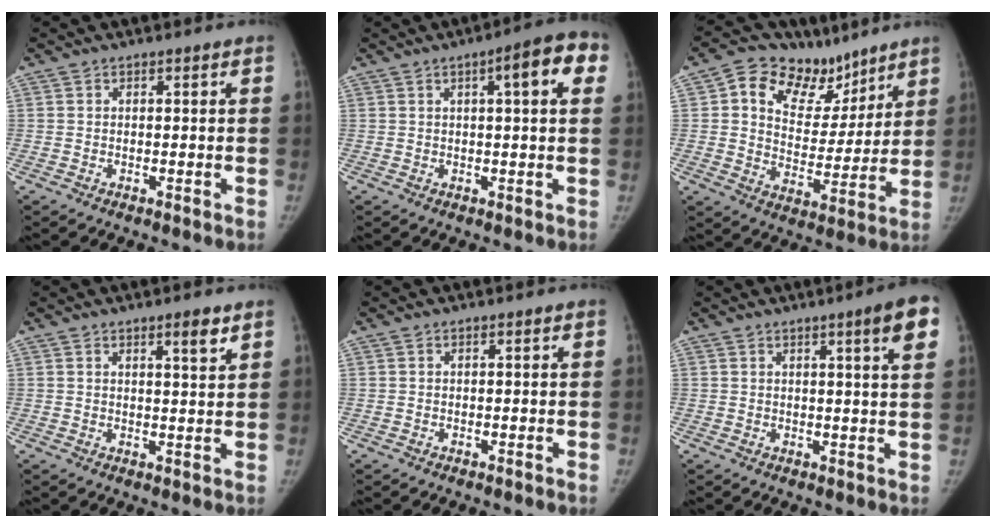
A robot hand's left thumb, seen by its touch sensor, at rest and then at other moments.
{"total": 8.6, "force": [2.8, 2.0, 7.9], "torque": [-0.084, 0.014, 0.026]}
{"total": 16.1, "force": [9.8, 10.6, 7.0], "torque": [-0.054, -0.033, 0.163]}
{"total": 3.3, "force": [2.3, 0.6, 2.3], "torque": [-0.026, -0.018, 0.036]}
{"total": 0.0}
{"total": 6.9, "force": [3.3, 0.3, 6.0], "torque": [-0.076, -0.012, 0.041]}